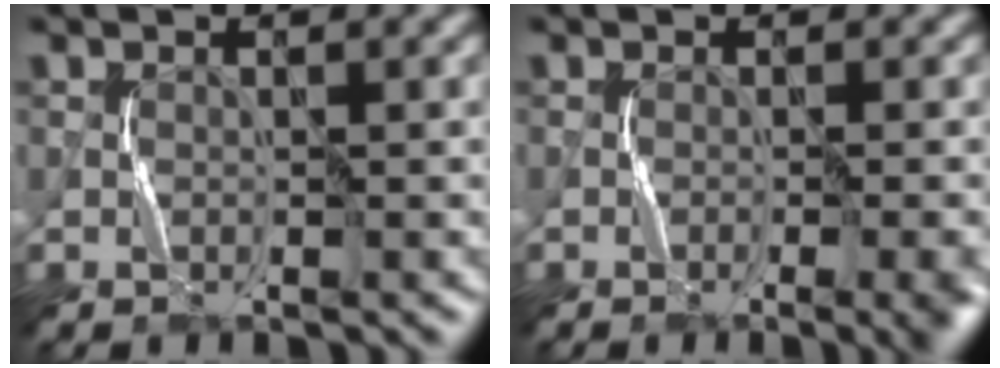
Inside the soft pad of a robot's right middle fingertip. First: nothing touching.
{"total": 3.5, "force": [-1.4, 0.9, 3.1], "torque": [-0.033, 0.003, -0.020]}